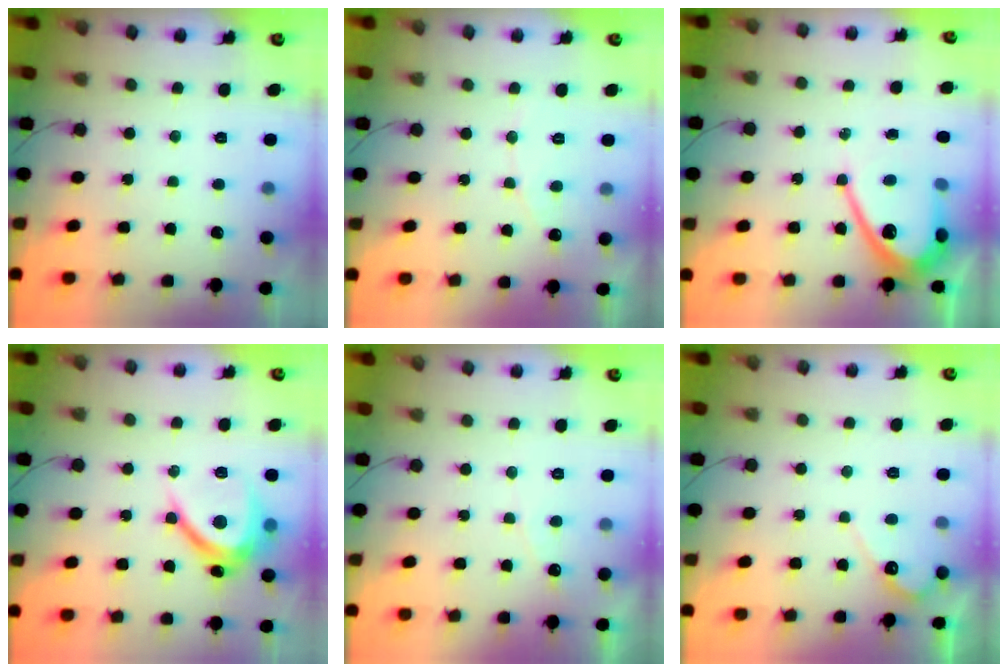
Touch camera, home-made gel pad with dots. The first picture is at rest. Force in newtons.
{"total": 3.9, "press": 3.9, "slide": 0.2}
{"total": 10.8, "press": 10.8, "slide": 0.8}
{"total": 10.8, "press": 10.8, "slide": 0.6}
{"total": 3.0, "press": 3.0, "slide": 0.1}
{"total": 4.7, "press": 4.7, "slide": 0.4}